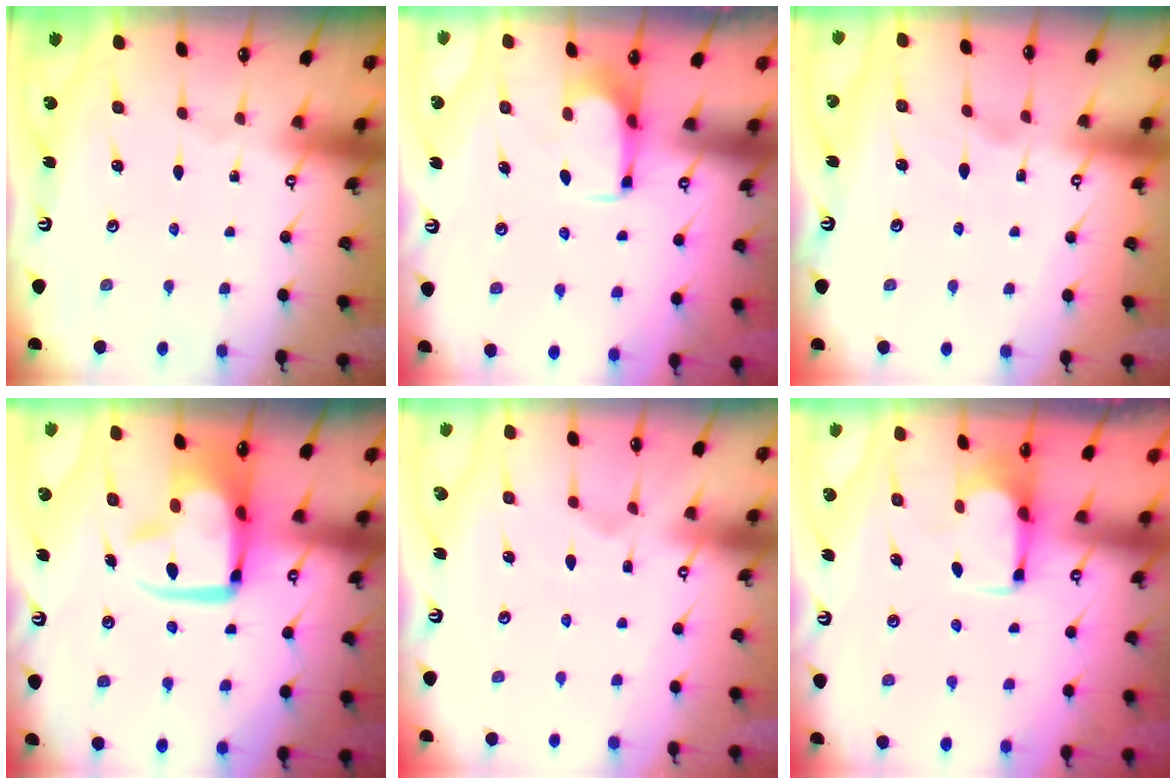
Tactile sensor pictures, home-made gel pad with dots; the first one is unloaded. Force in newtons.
{"total": 2.0, "press": 1.9, "slide": 0.4}
{"total": 0.9, "press": 0.2, "slide": 0.9}
{"total": 13.2, "press": 13.0, "slide": 1.9}
{"total": 2.7, "press": 2.4, "slide": 1.2}
{"total": 1.7, "press": 1.5, "slide": 0.9}